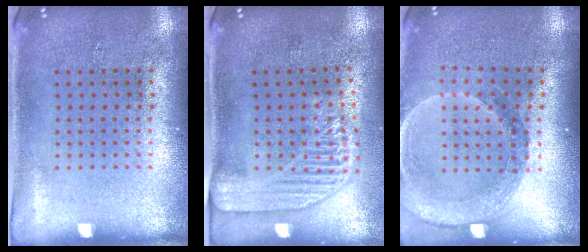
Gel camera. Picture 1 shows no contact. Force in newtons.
{"total": 2.2, "press": 1.9, "slide": 1.2}
{"total": 1.4, "press": 1.4, "slide": 0.1}